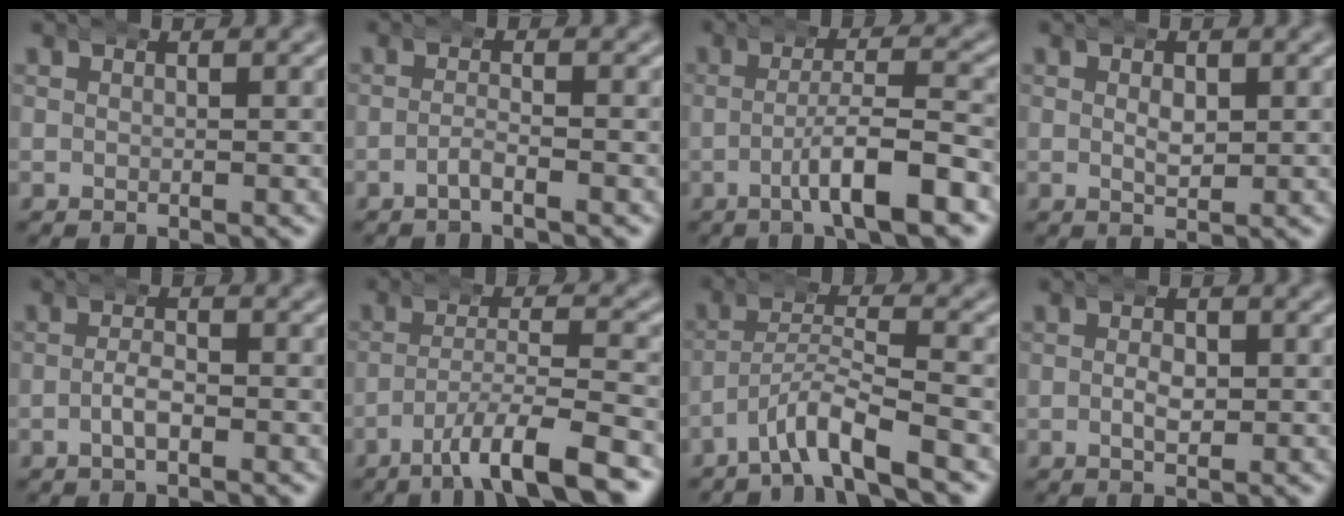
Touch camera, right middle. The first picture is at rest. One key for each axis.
{"total": 1.8, "fx": -1.4, "fy": -0.1, "fz": 1.1, "tx": -0.021, "ty": -0.001, "tz": -0.029}
{"total": 5.1, "fx": -2.7, "fy": 0.8, "fz": 4.3, "tx": -0.070, "ty": 0.002, "tz": -0.047}
{"total": 2.2, "fx": 0.3, "fy": 1.2, "fz": 1.7, "tx": -0.022, "ty": -0.004, "tz": 0.006}
{"total": 2.1, "fx": -1.2, "fy": 0.5, "fz": 1.6, "tx": -0.022, "ty": 0.002, "tz": -0.026}
{"total": 5.7, "fx": -3.8, "fy": 0.7, "fz": 4.2, "tx": -0.078, "ty": -0.005, "tz": -0.063}
{"total": 4.6, "fx": -3.5, "fy": 0.6, "fz": 2.8, "tx": -0.051, "ty": 0.005, "tz": -0.064}
{"total": 2.1, "fx": -0.6, "fy": 1.2, "fz": 1.6, "tx": -0.022, "ty": -0.002, "tz": -0.014}